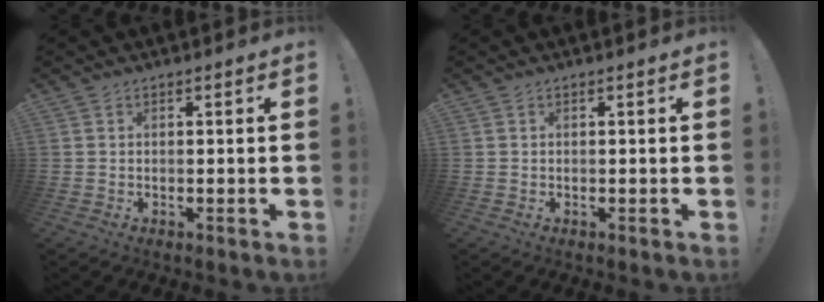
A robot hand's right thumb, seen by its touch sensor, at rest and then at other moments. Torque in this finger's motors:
{"motor_torque": [-0.25, 0.38, -0.03, 0.08, 0.00]}